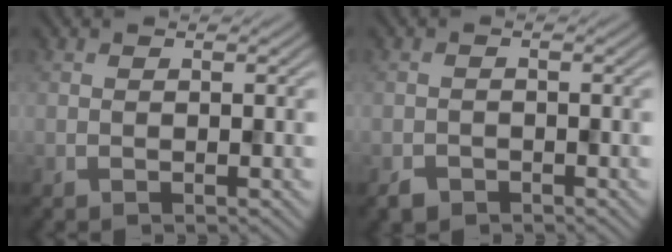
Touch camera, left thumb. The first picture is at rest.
{"total": 1.6, "force": [-1.2, 1.0, 0.3], "torque": [-0.003, -0.003, -0.027]}